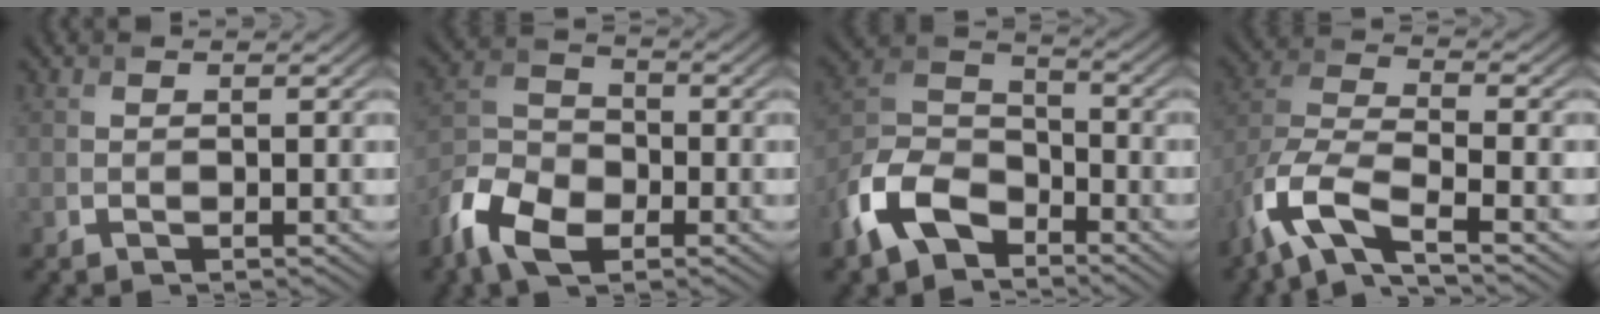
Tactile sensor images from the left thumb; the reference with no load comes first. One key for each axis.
{"total": 9.3, "fx": -5.4, "fy": 5.2, "fz": 5.5, "tx": -0.128, "ty": -0.013, "tz": -0.122}
{"total": 10.8, "fx": -6.7, "fy": 5.9, "fz": 6.0, "tx": -0.137, "ty": -0.007, "tz": -0.157}
{"total": 10.1, "fx": -6.1, "fy": 3.4, "fz": 7.4, "tx": -0.160, "ty": -0.008, "tz": -0.137}